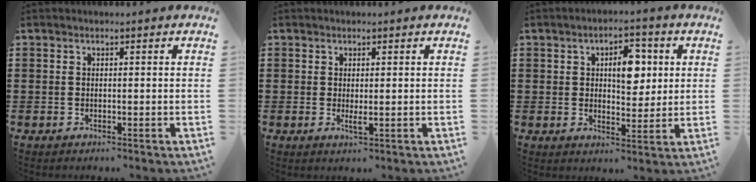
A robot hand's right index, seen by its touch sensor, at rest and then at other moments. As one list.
[{"total": 1.3, "force": [0.1, 0.3, 1.3], "torque": [-0.024, -0.002, 0.003]}, {"total": 6.3, "force": [1.6, 3.5, 4.9], "torque": [-0.075, 0.002, 0.018]}]